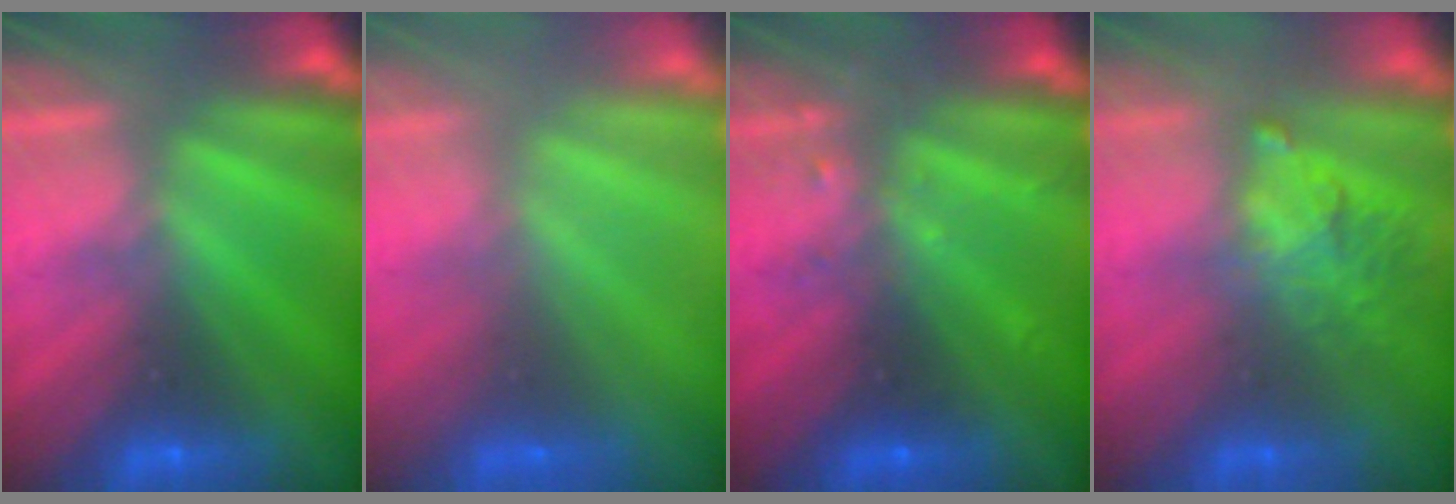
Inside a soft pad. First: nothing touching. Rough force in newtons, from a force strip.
{"total": 6.8}
{"total": 2.4}
{"total": 3.0}